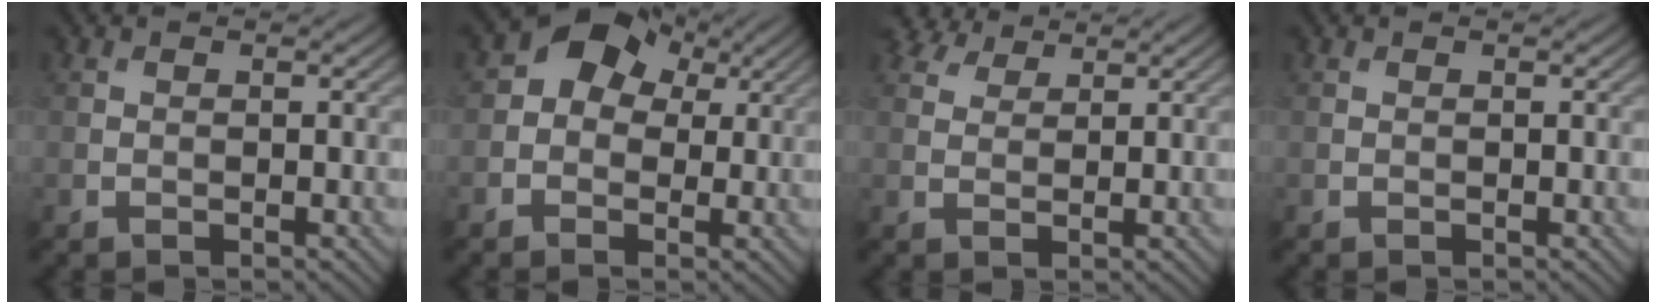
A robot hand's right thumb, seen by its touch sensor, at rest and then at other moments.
{"total": 5.9, "force": [1.3, 4.6, 3.4], "torque": [-0.057, 0.011, 0.011]}
{"total": 3.8, "force": [3.1, 1.8, 1.4], "torque": [-0.038, 0.015, 0.059]}
{"total": 0.0}